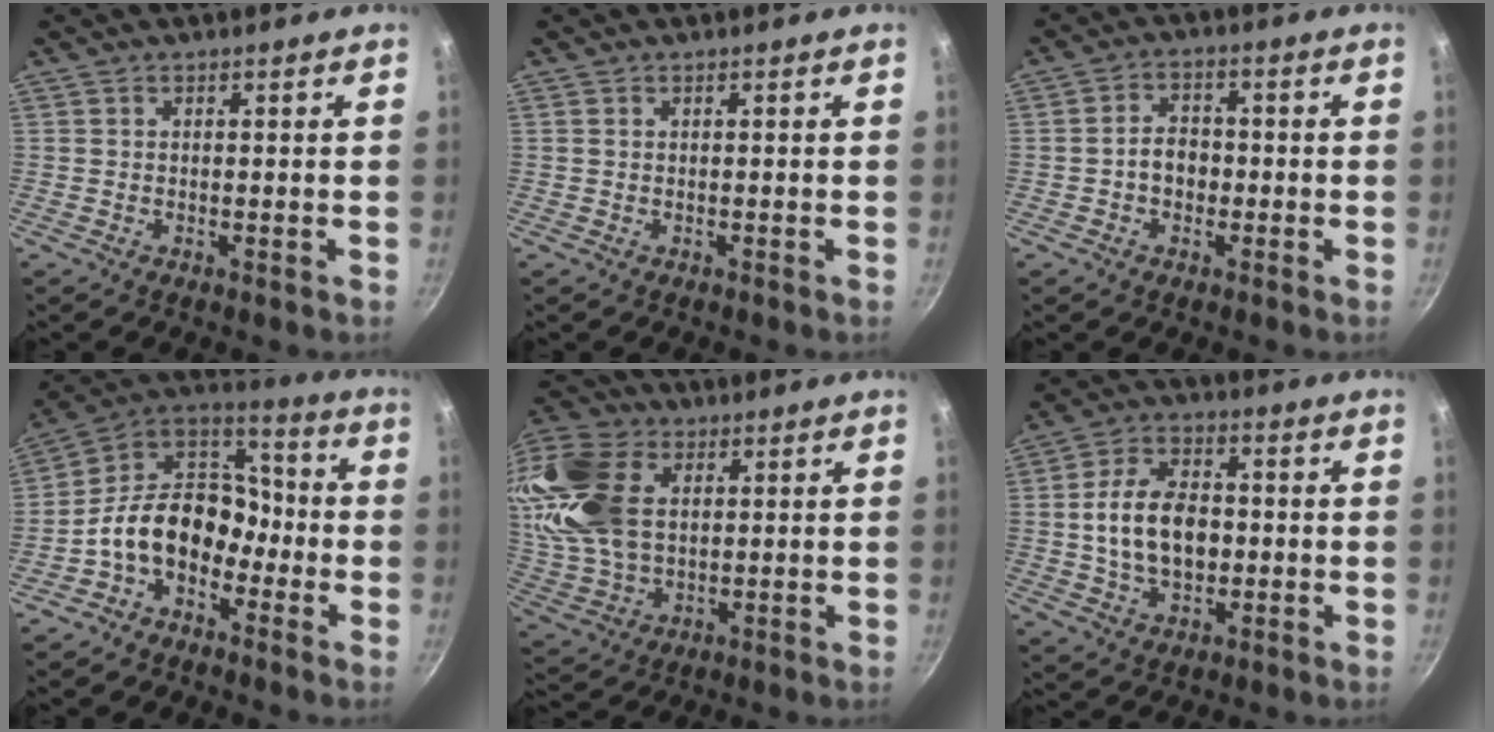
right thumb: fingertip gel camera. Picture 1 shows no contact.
{"total": 0.0}
{"total": 5.1, "force": [-1.0, 3.8, 3.2], "torque": [-0.029, 0.018, -0.020]}
{"total": 15.0, "force": [-5.5, 10.7, 9.0], "torque": [-0.106, 0.074, -0.128]}
{"total": 22.2, "force": [5.2, 14.9, 15.5], "torque": [-0.327, 0.004, 0.100]}
{"total": 12.8, "force": [-0.3, 8.3, 9.8], "torque": [-0.156, 0.019, -0.009]}